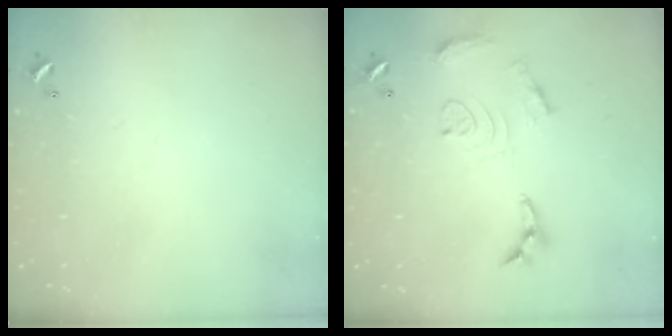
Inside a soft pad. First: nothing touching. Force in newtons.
{"total": 12.6, "press": 12.5, "slide": 1.3}